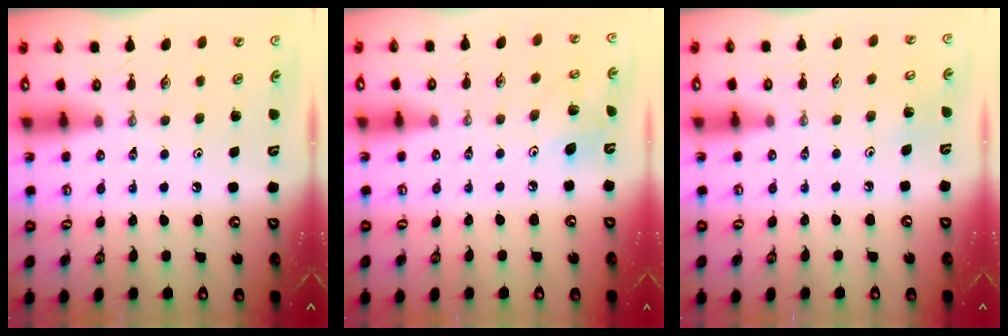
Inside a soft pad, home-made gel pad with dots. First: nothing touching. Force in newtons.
{"total": 7.4, "press": 7.0, "slide": 2.4}
{"total": 2.9, "press": 2.9, "slide": 0.3}